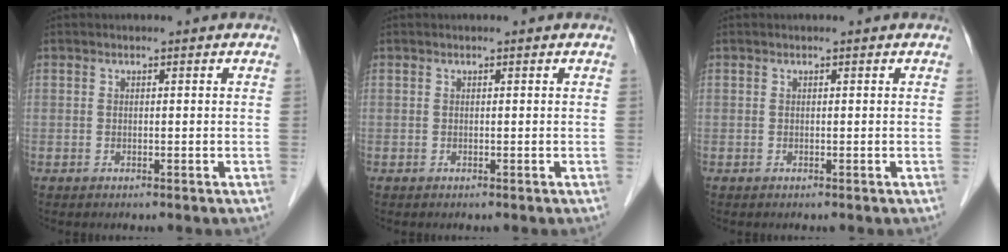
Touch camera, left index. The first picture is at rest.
{"total": 0.0}
{"total": 0.0}